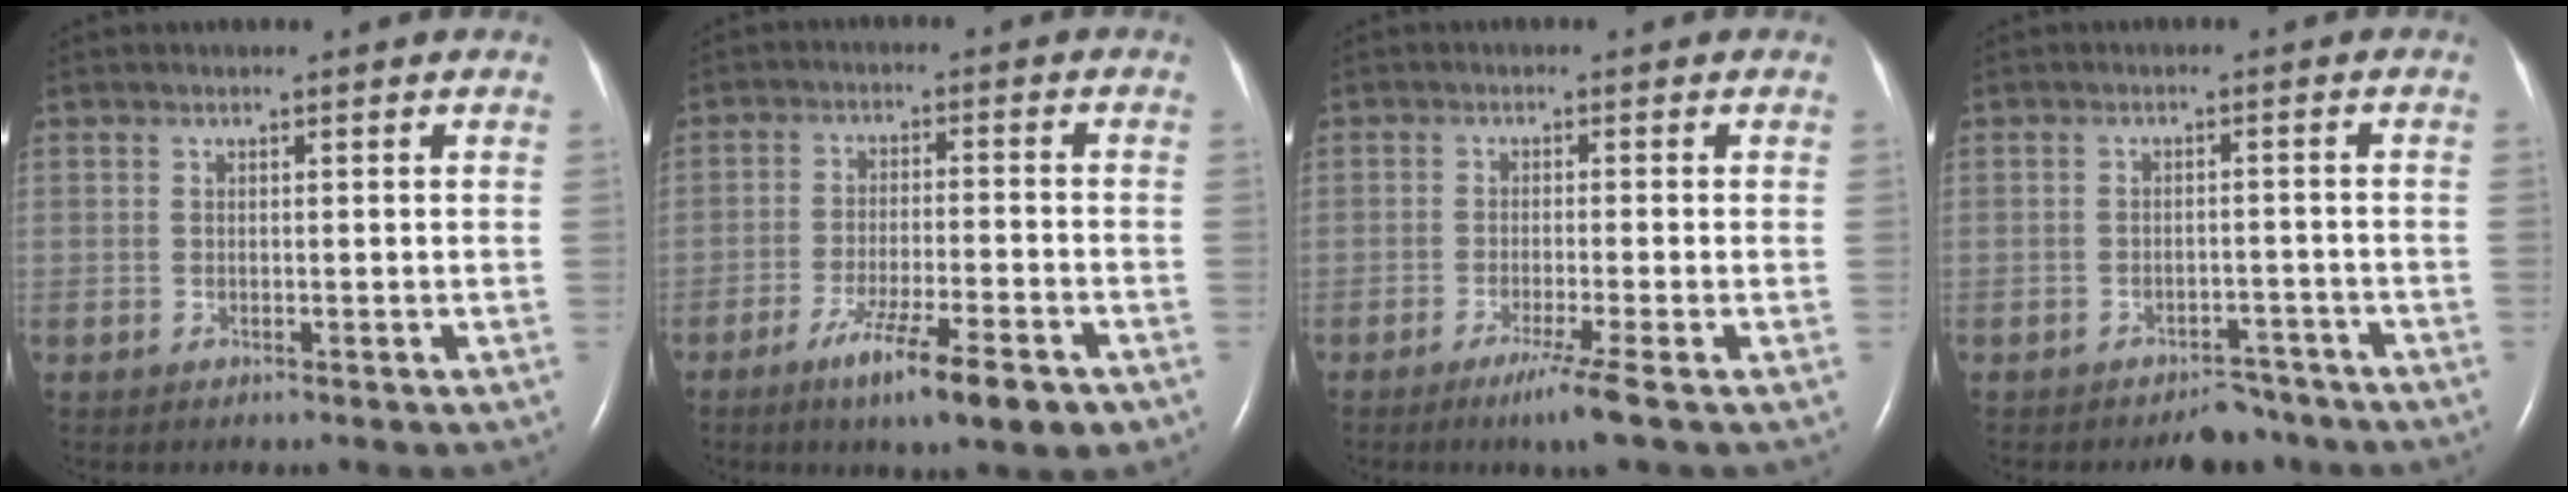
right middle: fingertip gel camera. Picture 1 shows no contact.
{"total": 10.6, "force": [-6.4, 0.8, 8.4], "torque": [-0.140, -0.022, -0.100]}
{"total": 4.4, "force": [-2.7, -1.2, 3.3], "torque": [-0.061, -0.016, -0.053]}
{"total": 4.2, "force": [-3.7, 1.9, 0.6], "torque": [-0.006, 0.011, -0.049]}